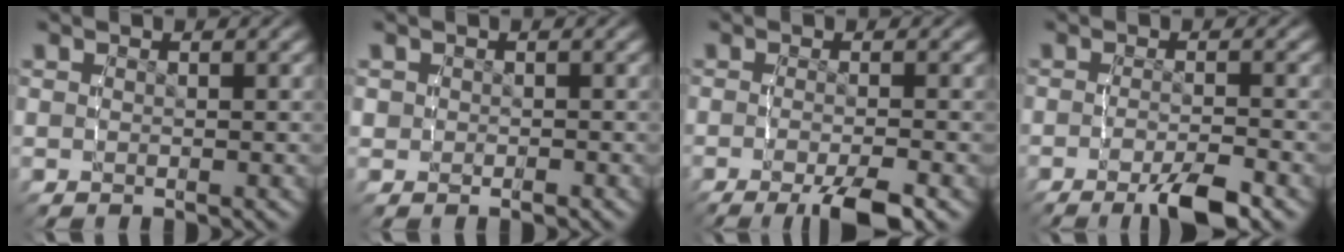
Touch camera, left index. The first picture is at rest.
{"total": 1.1, "force": [0.0, 1.1, 0.0], "torque": [-0.018, 0.007, -0.006]}
{"total": 4.7, "force": [-3.0, 1.0, 3.4], "torque": [-0.057, -0.011, -0.045]}
{"total": 3.7, "force": [-2.4, 0.6, 2.8], "torque": [-0.049, -0.003, -0.042]}